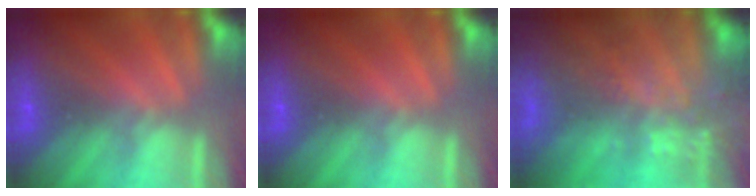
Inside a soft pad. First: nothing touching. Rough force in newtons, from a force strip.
{"total": 0.0}
{"total": 6.5}